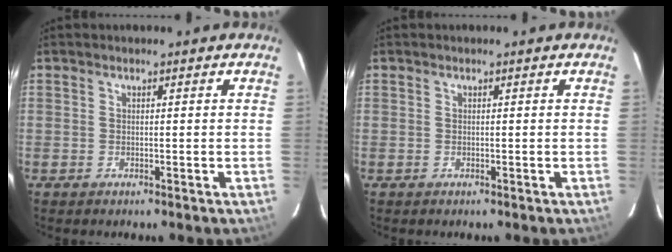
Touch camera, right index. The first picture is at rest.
{"total": 0.0}